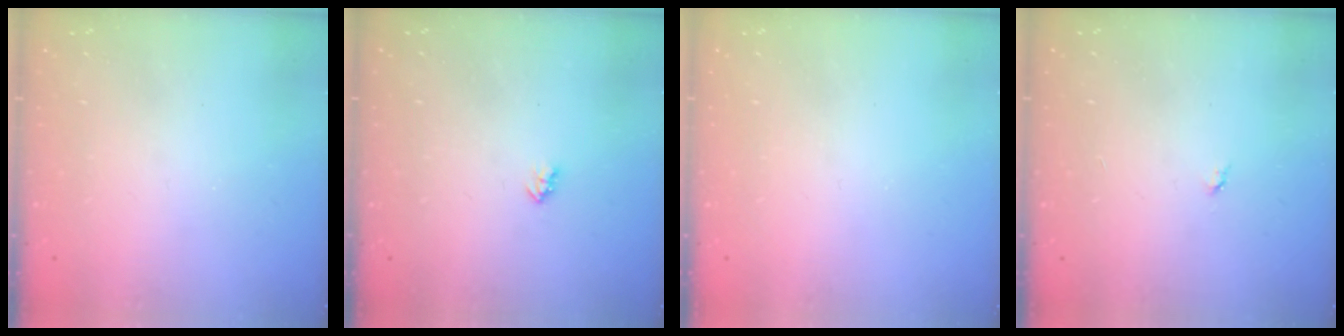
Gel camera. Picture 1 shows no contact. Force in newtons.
{"total": 2.0, "press": 2.0, "slide": 0.3}
{"total": 0.0}
{"total": 2.8, "press": 2.8, "slide": 0.4}